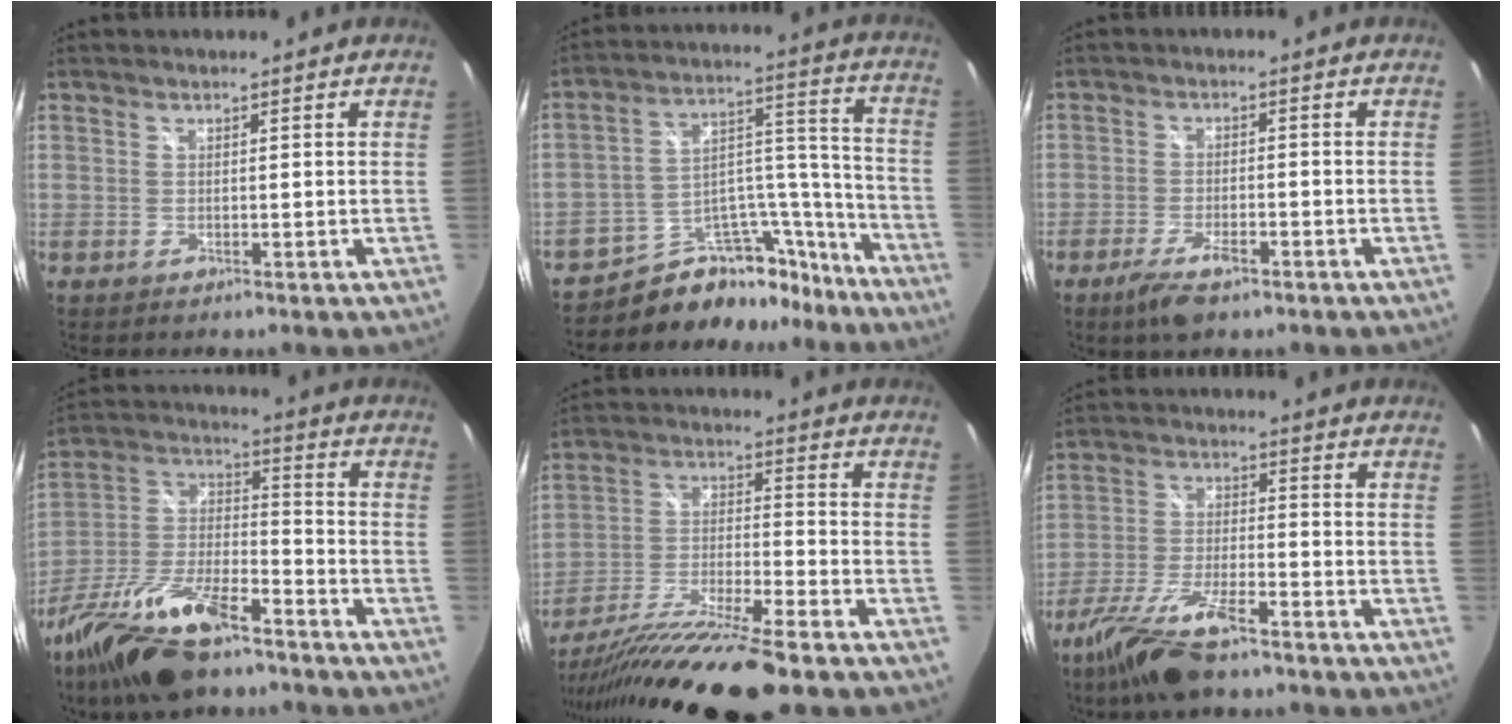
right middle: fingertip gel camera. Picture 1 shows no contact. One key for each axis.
{"total": 16.8, "fx": -14.2, "fy": 7.9, "fz": 4.5, "tx": -0.065, "ty": 0.079, "tz": -0.205}
{"total": 6.2, "fx": -4.2, "fy": 2.2, "fz": 4.0, "tx": -0.097, "ty": -0.010, "tz": -0.072}
{"total": 20.4, "fx": -13.8, "fy": 7.3, "fz": 13.2, "tx": -0.272, "ty": -0.014, "tz": -0.251}
{"total": 19.1, "fx": -15.0, "fy": 0.3, "fz": 11.8, "tx": -0.223, "ty": -0.049, "tz": -0.260}
{"total": 12.8, "fx": -9.5, "fy": 3.5, "fz": 7.9, "tx": -0.171, "ty": -0.023, "tz": -0.176}